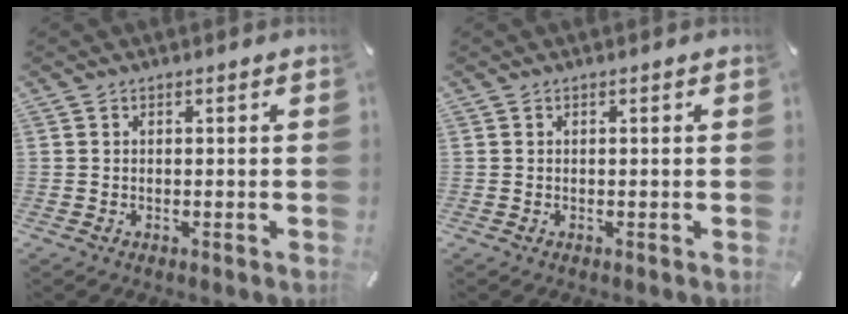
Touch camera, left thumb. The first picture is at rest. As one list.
[{"total": 0.0}]